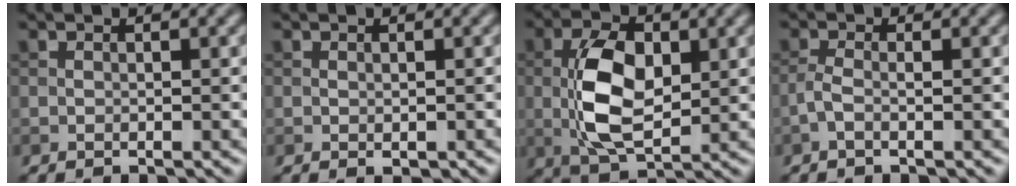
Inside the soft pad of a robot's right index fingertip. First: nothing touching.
{"total": 0.6, "force": [-0.2, 0.3, 0.5], "torque": [-0.006, -0.002, -0.001]}
{"total": 7.9, "force": [0.4, 4.4, 6.5], "torque": [-0.136, -0.002, 0.008]}
{"total": 1.5, "force": [-0.6, 0.4, 1.3], "torque": [-0.029, 0.001, -0.016]}